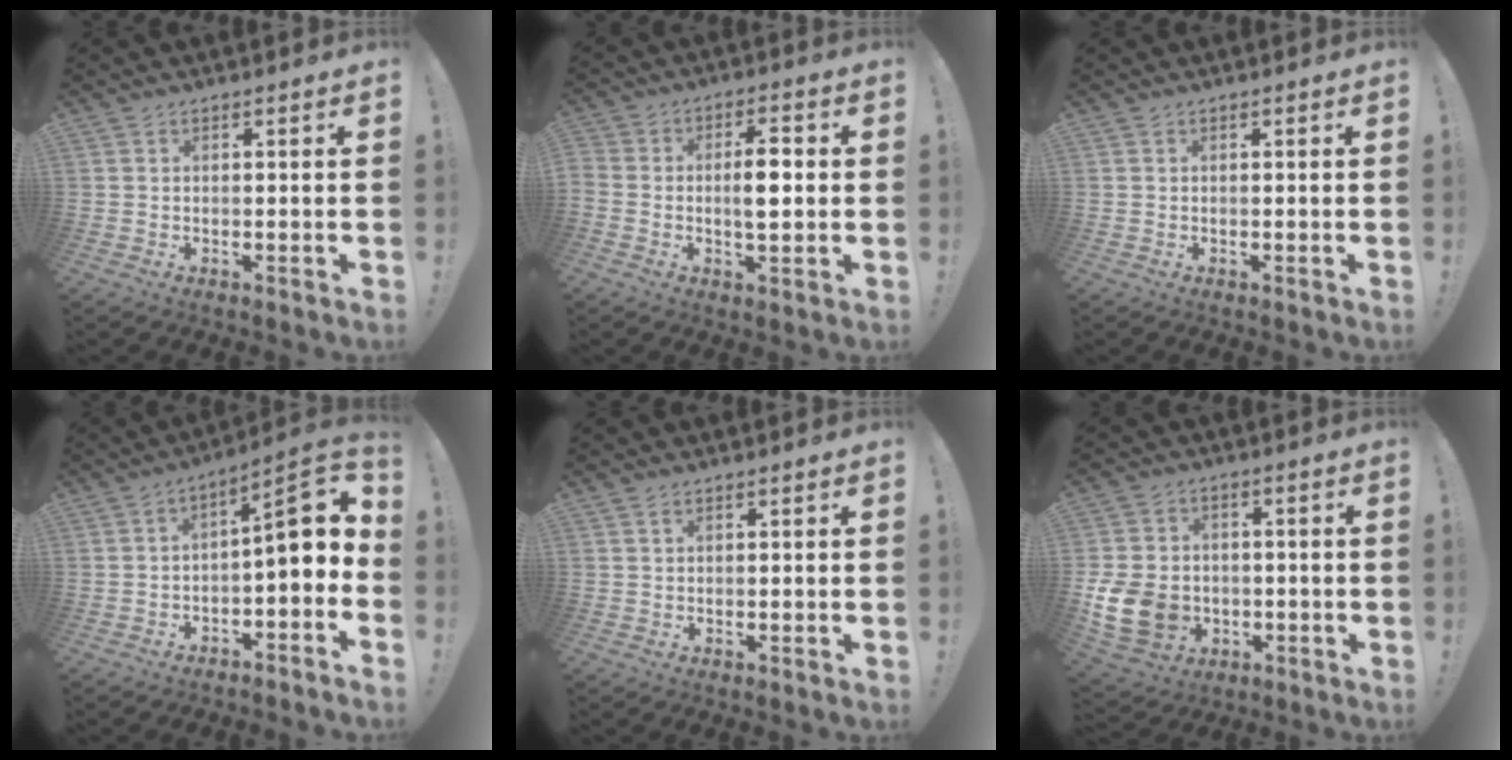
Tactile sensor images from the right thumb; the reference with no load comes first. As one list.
[{"total": 7.1, "force": [-1.0, 3.2, 6.2], "torque": [-0.109, 0.009, -0.022]}, {"total": 0.0}, {"total": 10.3, "force": [1.0, 3.4, 9.7], "torque": [-0.126, -0.007, 0.007]}, {"total": 1.0, "force": [0.7, 0.4, 0.6], "torque": [-0.012, 0.001, 0.013]}, {"total": 13.3, "force": [-2.6, 11.0, 7.0], "torque": [-0.142, 0.019, -0.041]}]